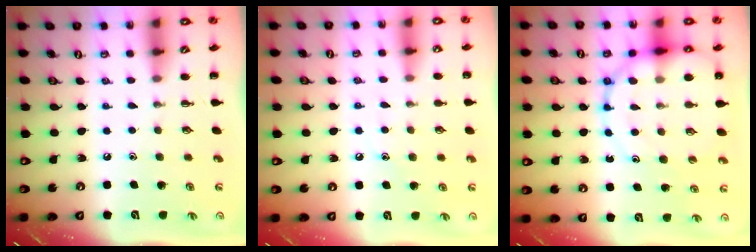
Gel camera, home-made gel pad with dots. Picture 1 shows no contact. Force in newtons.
{"total": 7.4, "press": 7.2, "slide": 1.8}
{"total": 15.8, "press": 15.5, "slide": 3.0}